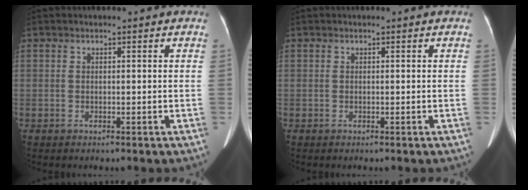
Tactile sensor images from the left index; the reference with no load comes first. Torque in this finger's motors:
{"motor_torque": [0.11, 0.01, 0.04, 0.02]}